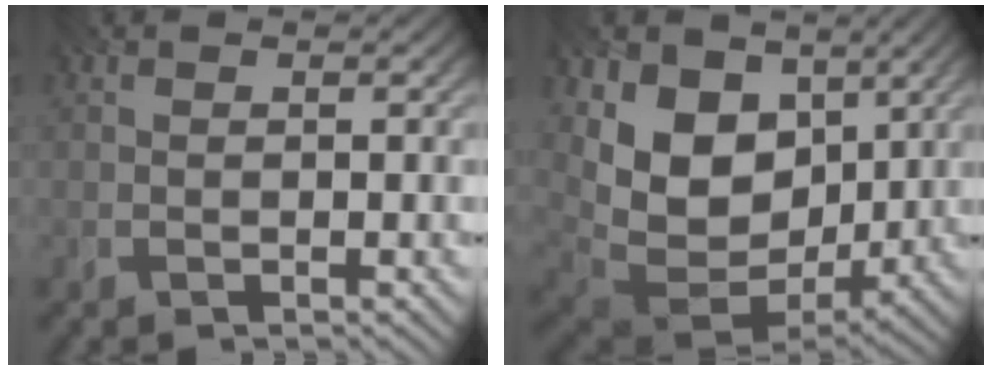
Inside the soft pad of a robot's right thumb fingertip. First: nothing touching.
{"total": 15.0, "force": [2.5, 10.8, 10.1], "torque": [-0.222, -0.007, 0.062]}